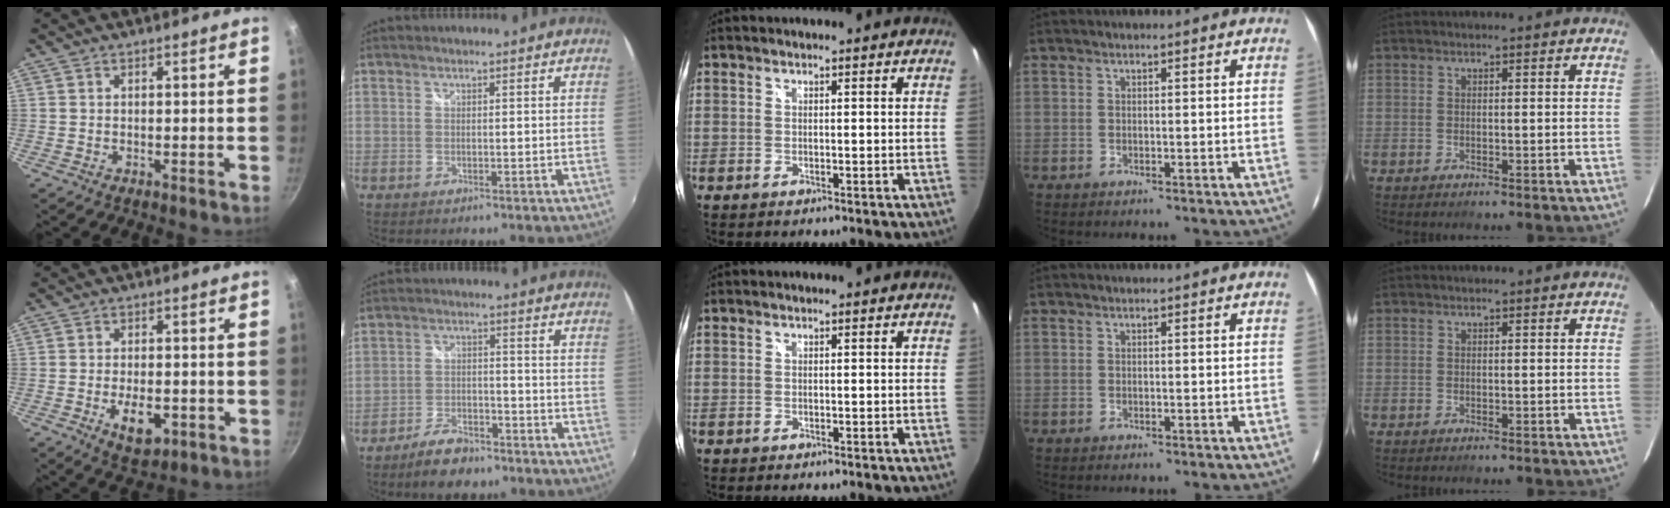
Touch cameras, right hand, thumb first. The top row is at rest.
{"thumb": {"total": 7.2, "force": [-2.2, 3.8, 5.7], "torque": [-0.077, 0.003, -0.025]}, "index": {"total": 7.9, "force": [-6.1, 3.4, 3.7], "torque": [-0.091, 0.007, -0.100]}}